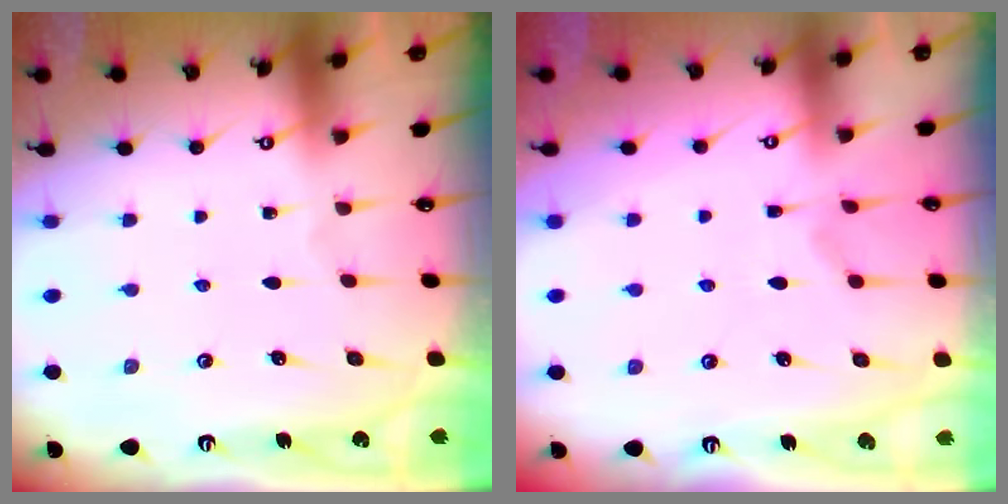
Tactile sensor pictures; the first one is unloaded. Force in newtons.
{"total": 1.1, "press": 0.1, "slide": 1.1}